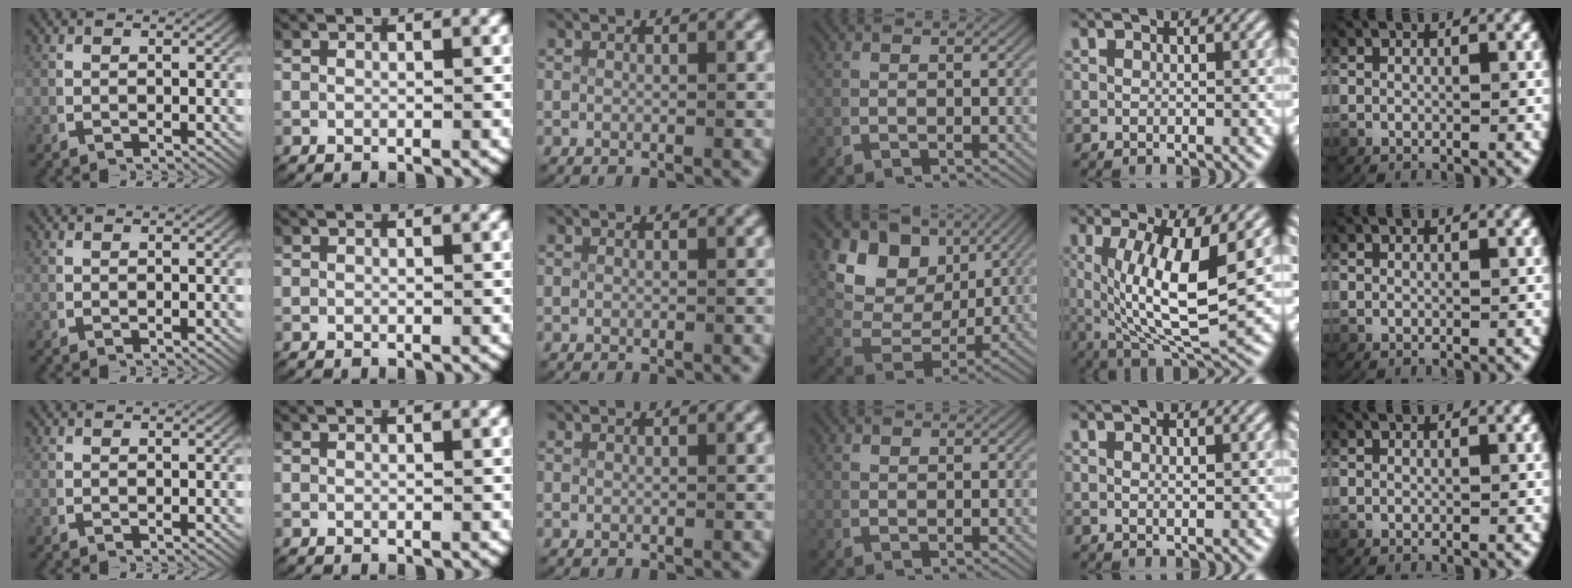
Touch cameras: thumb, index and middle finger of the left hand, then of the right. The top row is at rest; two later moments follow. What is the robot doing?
{"motion": "lift_and_place", "object": "key"}